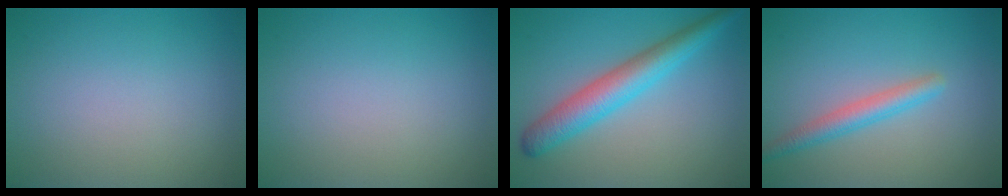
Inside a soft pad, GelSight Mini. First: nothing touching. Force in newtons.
{"total": 0.0}
{"total": 5.1, "press": 5.1, "slide": 0.1}
{"total": 2.5, "press": 2.5, "slide": 0.1}